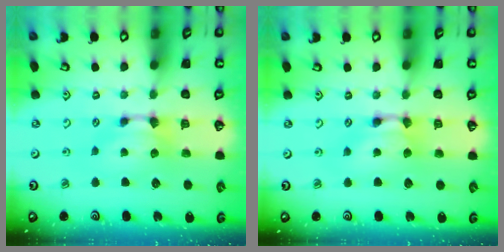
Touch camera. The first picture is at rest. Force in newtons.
{"total": 1.7, "press": 1.7, "slide": 0.1}